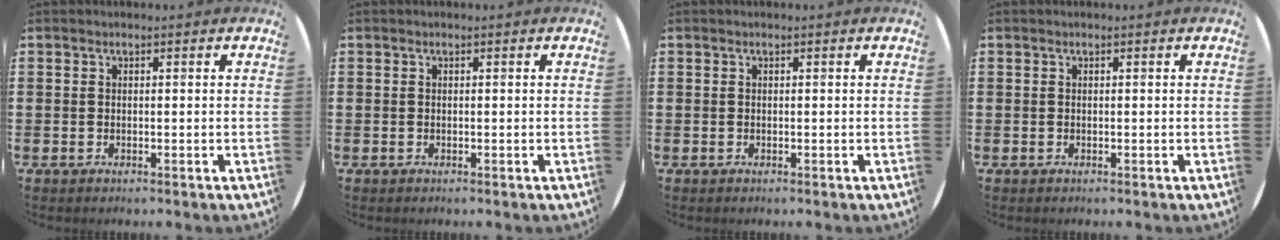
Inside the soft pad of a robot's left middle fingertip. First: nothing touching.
{"total": 0.0}
{"total": 0.0}
{"total": 0.0}